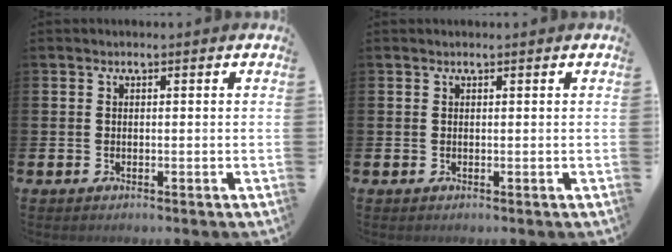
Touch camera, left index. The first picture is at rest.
{"total": 0.0}